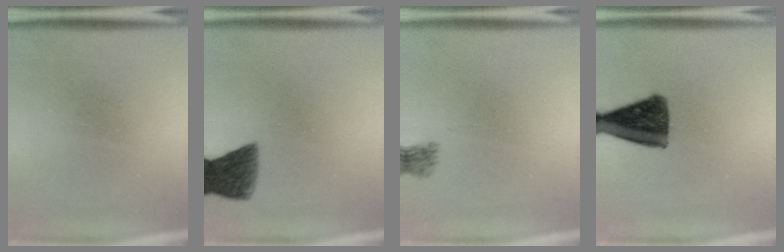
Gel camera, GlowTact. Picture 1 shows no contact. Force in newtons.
{"total": 7.2}
{"total": 1.8}
{"total": 11.8}